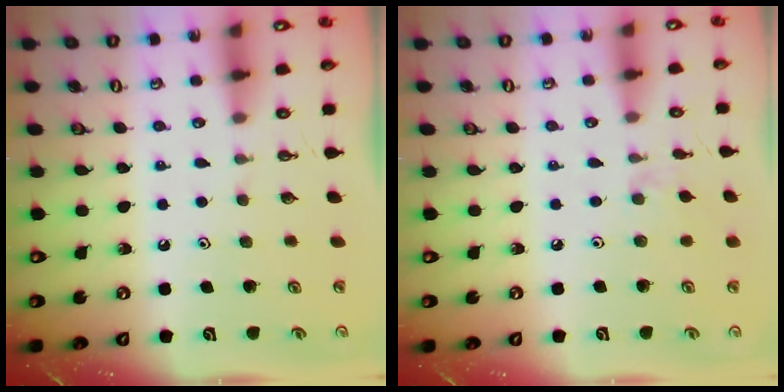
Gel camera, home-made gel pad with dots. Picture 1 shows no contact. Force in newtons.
{"total": 1.5, "press": 1.4, "slide": 0.4}